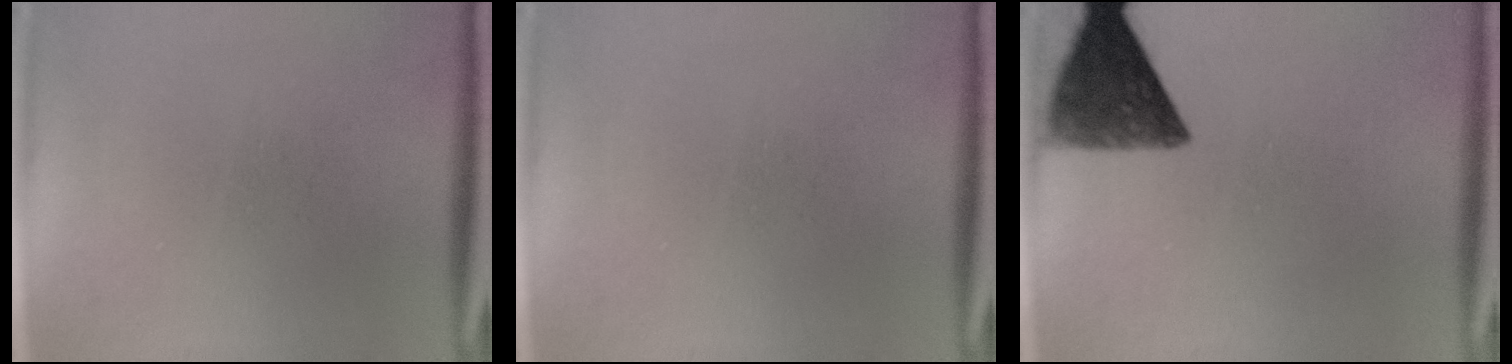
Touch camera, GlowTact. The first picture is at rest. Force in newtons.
{"total": 0.0}
{"total": 10.3}